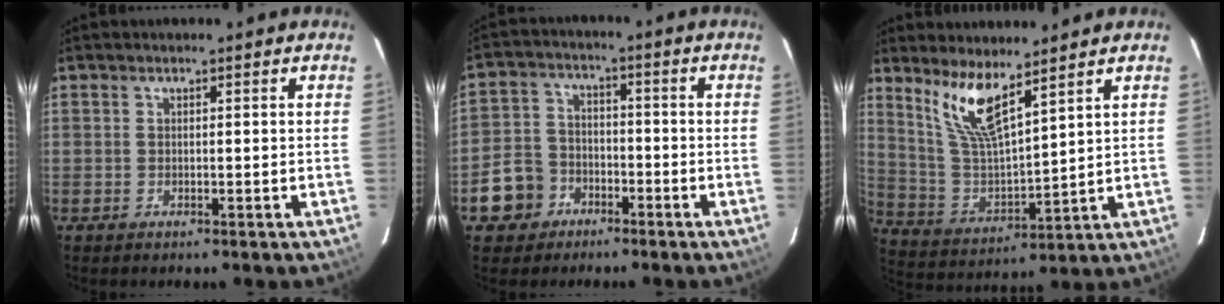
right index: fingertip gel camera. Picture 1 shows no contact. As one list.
[{"total": 8.1, "force": [-4.3, 6.6, 1.9], "torque": [-0.063, 0.027, -0.070]}, {"total": 10.2, "force": [7.2, 1.9, 7.0], "torque": [-0.136, -0.010, 0.154]}]